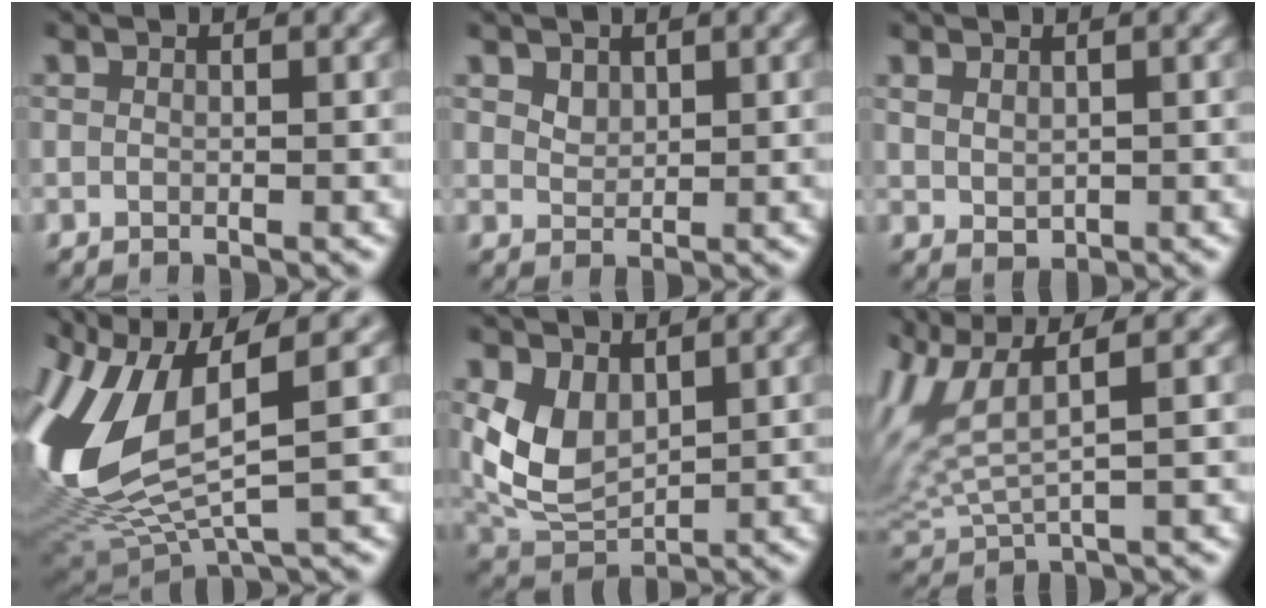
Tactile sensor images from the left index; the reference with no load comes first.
{"total": 0.8, "force": [0.5, 0.6, 0.2], "torque": [-0.009, -0.004, 0.020]}
{"total": 0.7, "force": [0.3, 0.5, 0.4], "torque": [-0.012, 0.000, 0.018]}
{"total": 12.3, "force": [0.9, 5.3, 11.1], "torque": [-0.264, -0.010, 0.033]}
{"total": 4.3, "force": [0.6, 2.8, 3.1], "torque": [-0.073, -0.006, 0.026]}
{"total": 6.6, "force": [1.7, 2.7, 5.8], "torque": [-0.151, 0.009, 0.042]}